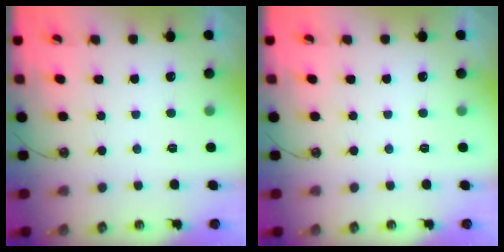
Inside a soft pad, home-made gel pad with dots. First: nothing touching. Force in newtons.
{"total": 0.0}